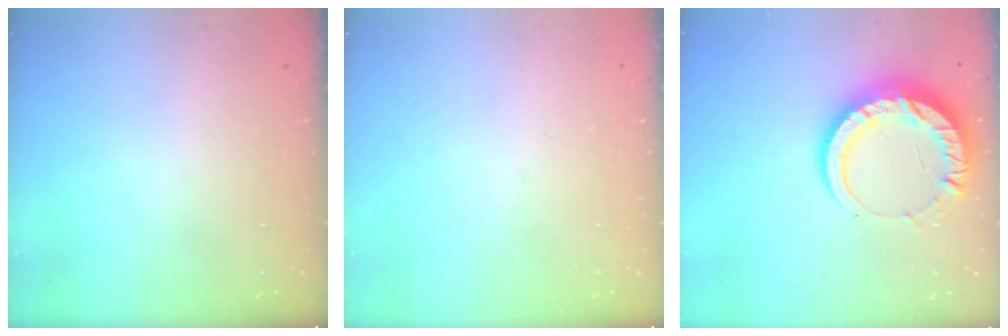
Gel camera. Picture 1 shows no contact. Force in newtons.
{"total": 0.0}
{"total": 14.4, "press": 14.4, "slide": 1.3}